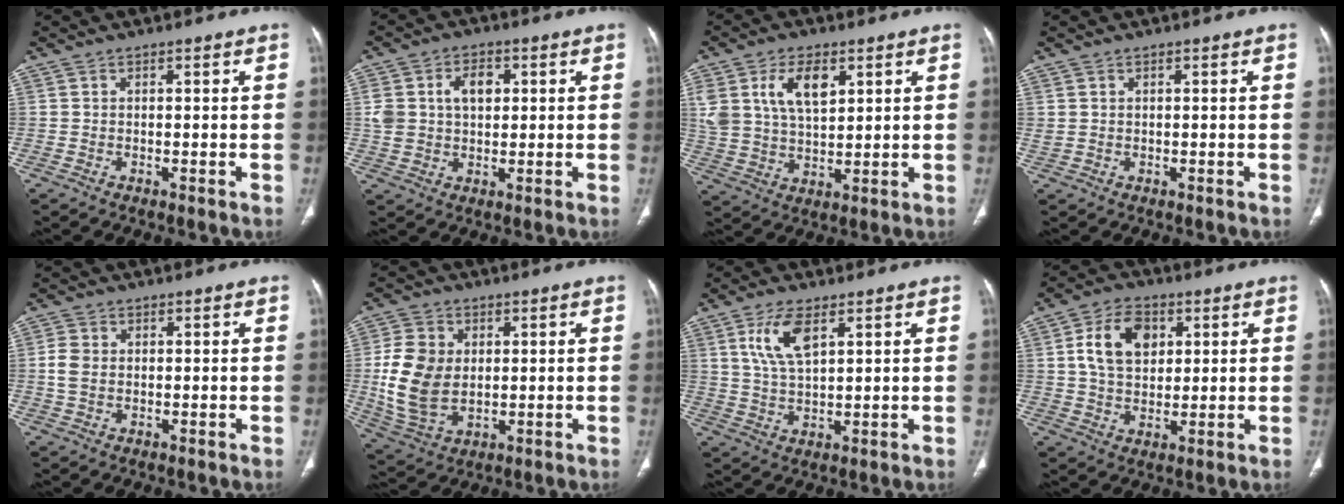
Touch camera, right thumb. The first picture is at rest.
{"total": 8.1, "force": [1.8, 5.7, 5.6], "torque": [-0.088, 0.009, 0.037]}
{"total": 10.9, "force": [4.5, 6.2, 7.8], "torque": [-0.138, -0.011, 0.094]}
{"total": 0.8, "force": [0.3, 0.6, 0.4], "torque": [-0.006, 0.003, 0.009]}
{"total": 3.5, "force": [0.2, 2.6, 2.4], "torque": [-0.052, 0.007, 0.003]}
{"total": 12.7, "force": [0.6, 9.1, 8.9], "torque": [-0.169, -0.006, 0.022]}
{"total": 7.8, "force": [3.4, 3.3, 6.1], "torque": [-0.121, -0.013, 0.072]}
{"total": 10.5, "force": [2.9, 7.2, 7.1], "torque": [-0.106, -0.002, 0.052]}